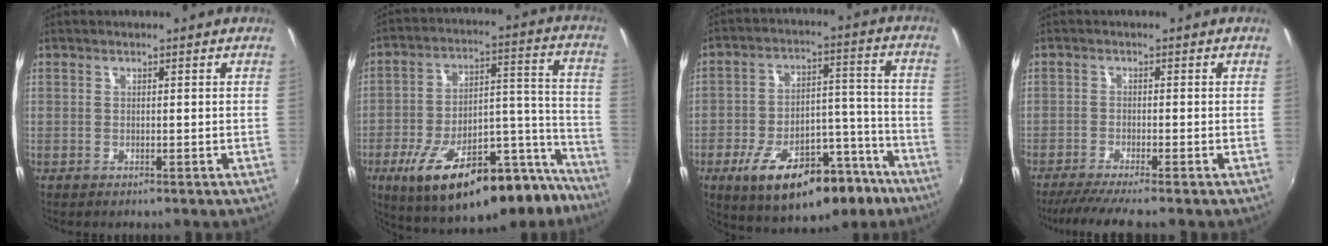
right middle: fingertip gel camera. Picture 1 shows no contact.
{"total": 26.5, "force": [-18.4, 9.9, 16.3], "torque": [-0.248, 0.019, -0.259]}
{"total": 20.7, "force": [-12.7, 9.6, 13.2], "torque": [-0.222, 0.011, -0.169]}
{"total": 6.5, "force": [-5.6, -0.6, 3.3], "torque": [-0.078, -0.023, -0.093]}